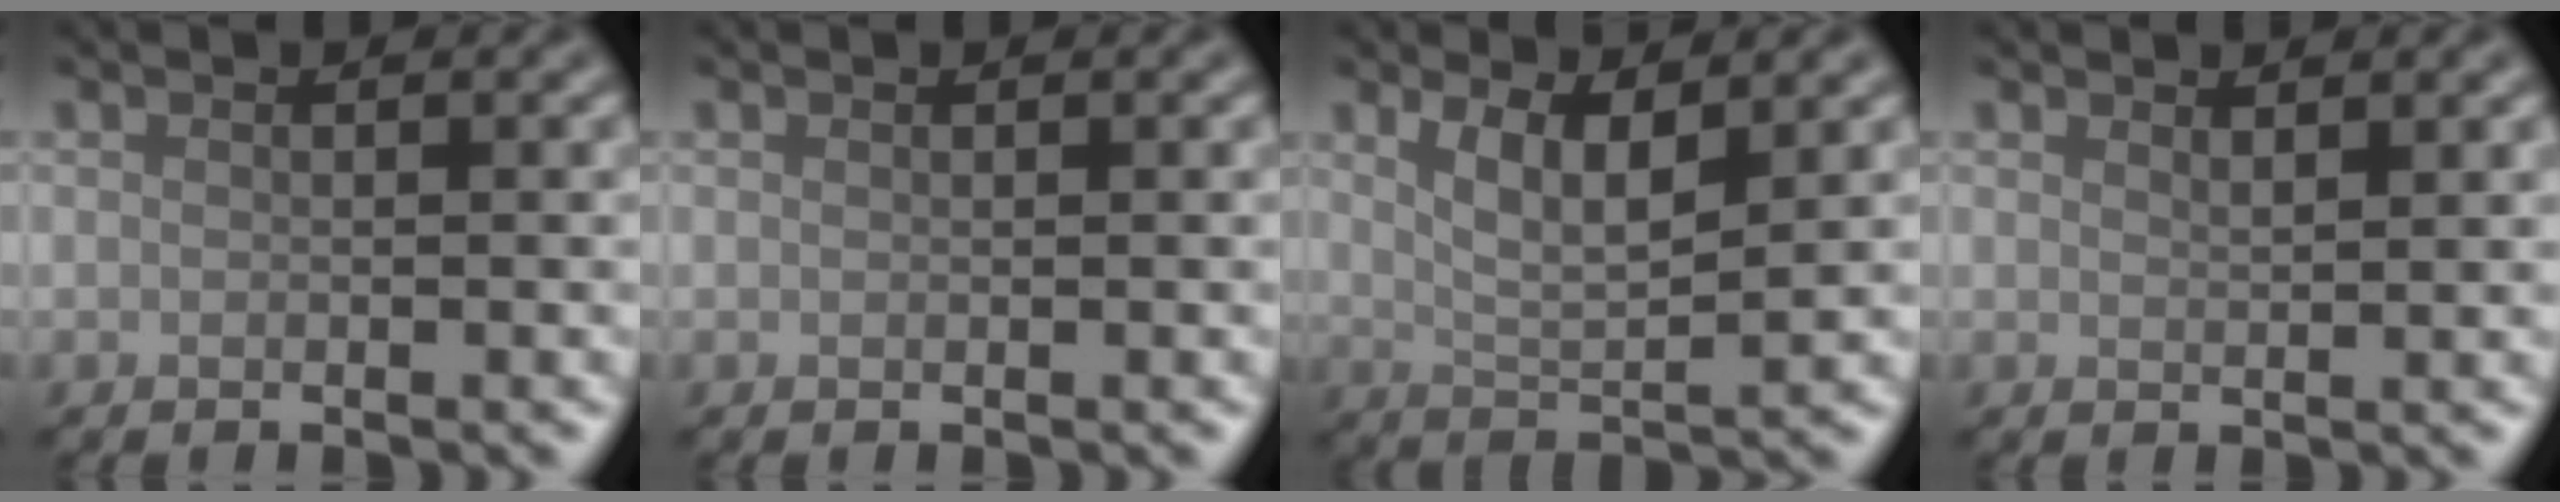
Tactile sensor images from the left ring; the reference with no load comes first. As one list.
[{"total": 0.0}, {"total": 3.8, "force": [1.8, 1.0, 3.2], "torque": [-0.064, -0.008, 0.036]}, {"total": 0.8, "force": [0.8, 0.1, 0.3], "torque": [-0.003, -0.001, 0.014]}]